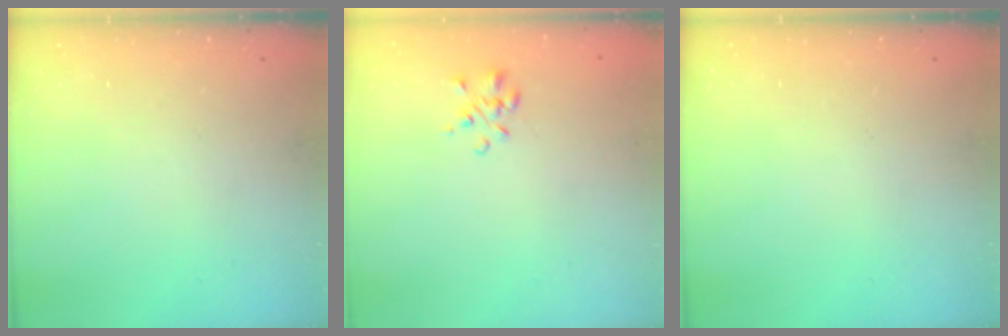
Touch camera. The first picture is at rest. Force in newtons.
{"total": 1.3, "press": 1.2, "slide": 0.7}
{"total": 0.0}